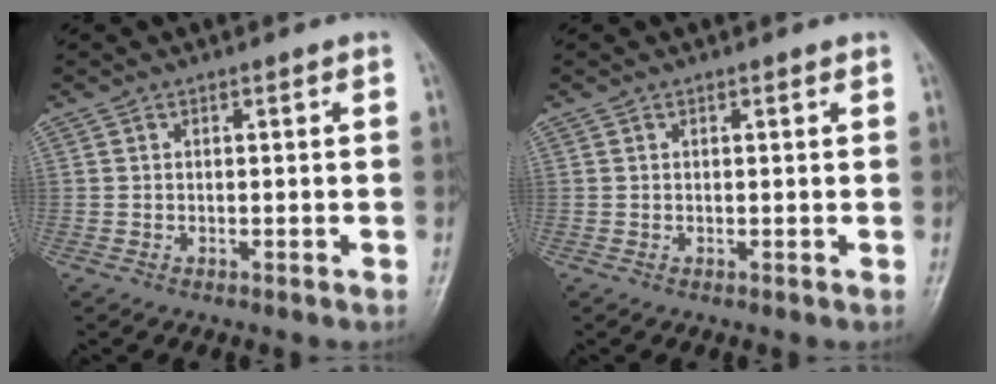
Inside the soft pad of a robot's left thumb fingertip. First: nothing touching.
{"total": 0.5, "force": [0.3, 0.1, 0.3], "torque": [-0.005, -0.001, 0.003]}